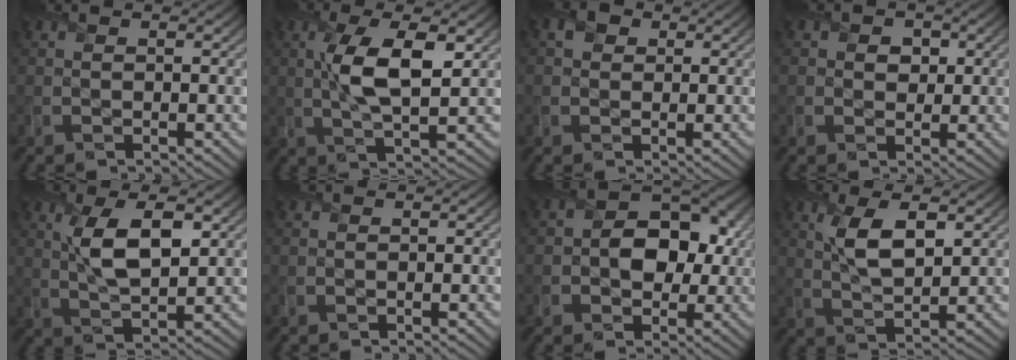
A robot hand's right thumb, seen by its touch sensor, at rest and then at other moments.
{"total": 8.1, "force": [1.5, 2.7, 7.5], "torque": [-0.154, 0.002, 0.026]}
{"total": 1.9, "force": [0.5, 1.7, 0.7], "torque": [-0.014, -0.001, 0.003]}
{"total": 2.4, "force": [0.7, 2.0, 1.0], "torque": [-0.015, -0.006, 0.003]}
{"total": 7.7, "force": [2.3, 3.0, 6.7], "torque": [-0.134, 0.003, 0.044]}
{"total": 0.0}
{"total": 7.4, "force": [0.0, 5.4, 5.1], "torque": [-0.066, 0.005, -0.008]}
{"total": 6.2, "force": [2.3, 2.6, 5.2], "torque": [-0.110, -0.001, 0.046]}